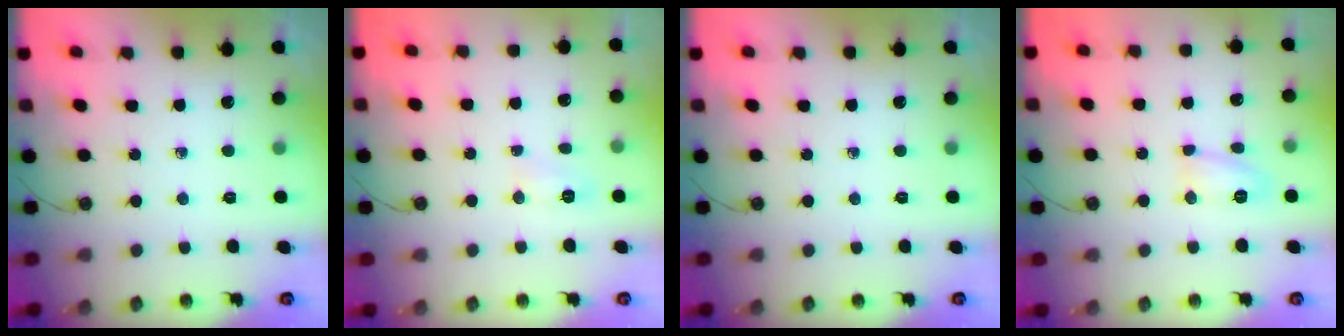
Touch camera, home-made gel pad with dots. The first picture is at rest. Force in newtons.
{"total": 7.1, "press": 7.0, "slide": 0.8}
{"total": 0.0}
{"total": 6.3, "press": 6.3, "slide": 0.2}